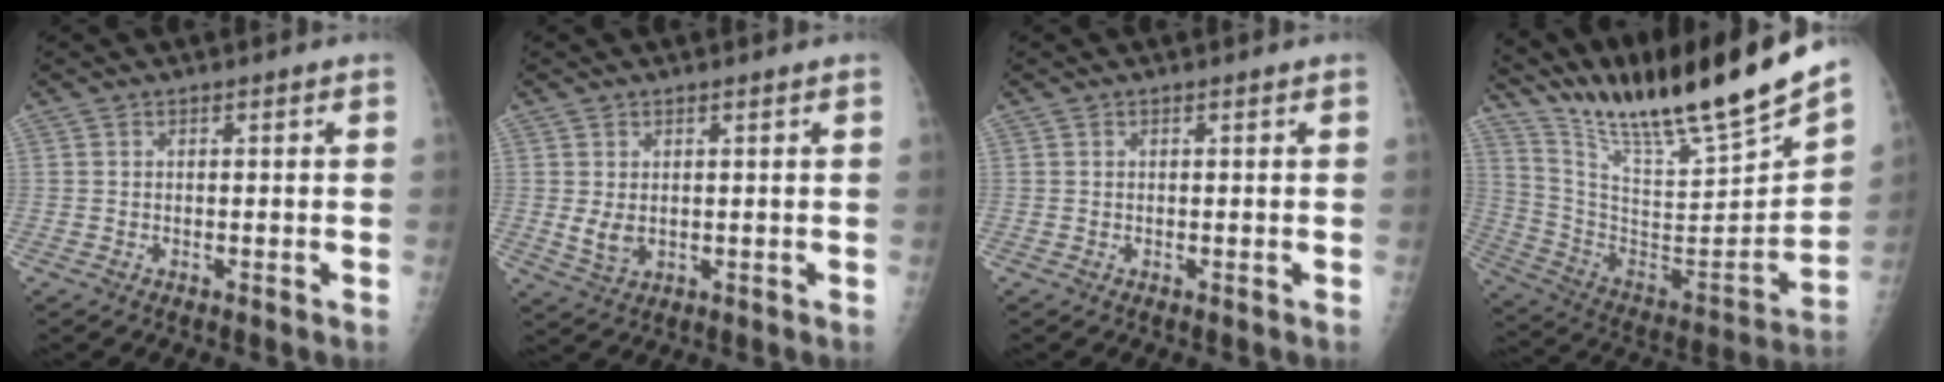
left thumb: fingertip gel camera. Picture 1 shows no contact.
{"total": 3.3, "force": [0.6, 2.1, 2.5], "torque": [-0.041, -0.012, 0.019]}
{"total": 0.0}
{"total": 26.6, "force": [22.8, 1.4, 13.7], "torque": [-0.212, -0.135, 0.381]}